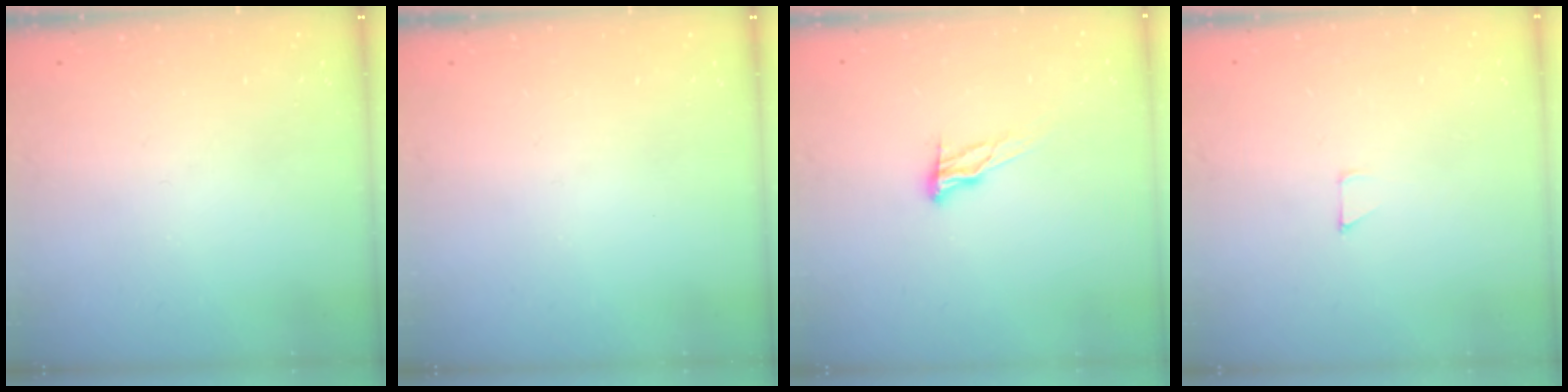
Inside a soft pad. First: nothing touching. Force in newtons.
{"total": 0.0}
{"total": 9.2, "press": 8.9, "slide": 2.5}
{"total": 2.7, "press": 2.7, "slide": 0.2}